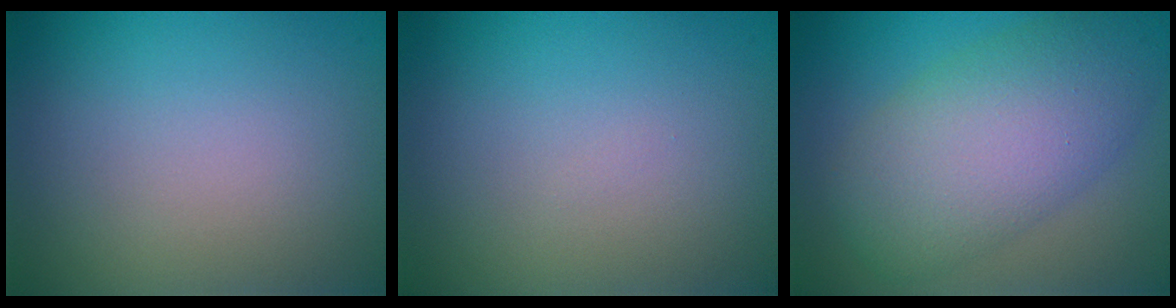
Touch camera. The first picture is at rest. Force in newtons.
{"total": 0.0}
{"total": 8.3, "press": 8.3, "slide": 0.4}